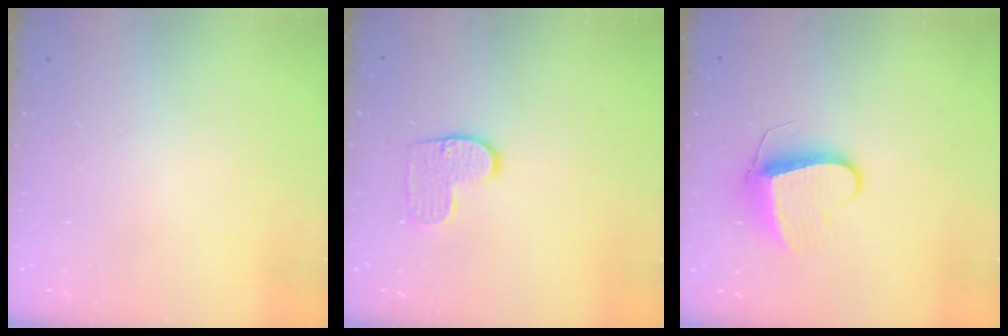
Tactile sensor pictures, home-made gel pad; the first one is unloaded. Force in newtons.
{"total": 8.4, "press": 8.4, "slide": 0.3}
{"total": 10.3, "press": 10.2, "slide": 0.9}